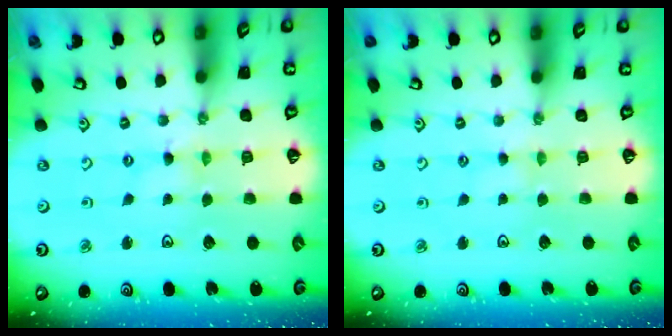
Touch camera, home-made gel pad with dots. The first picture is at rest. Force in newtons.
{"total": 1.7, "press": 1.7, "slide": 0.4}